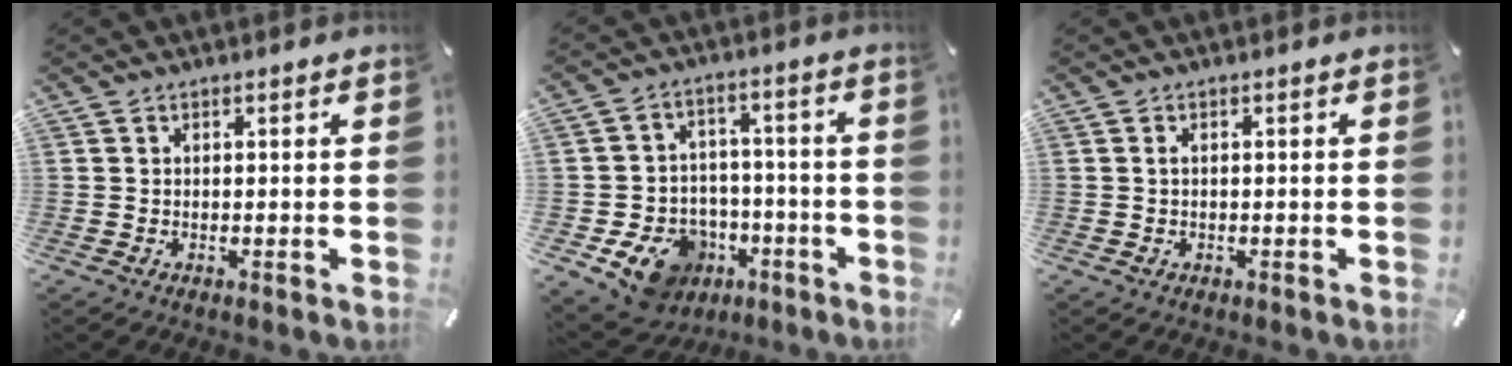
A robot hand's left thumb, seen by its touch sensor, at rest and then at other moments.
{"total": 12.1, "force": [-5.9, 9.8, 4.0], "torque": [-0.051, 0.038, -0.092]}
{"total": 1.0, "force": [-0.1, 0.6, 0.8], "torque": [-0.016, 0.003, -0.004]}